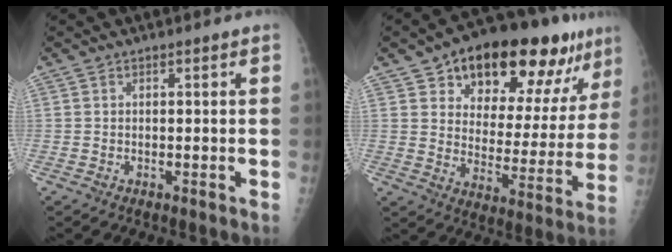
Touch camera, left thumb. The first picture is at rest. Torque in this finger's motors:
{"motor_torque": [0.51, 0.58, -0.04, -0.43, 0.28]}